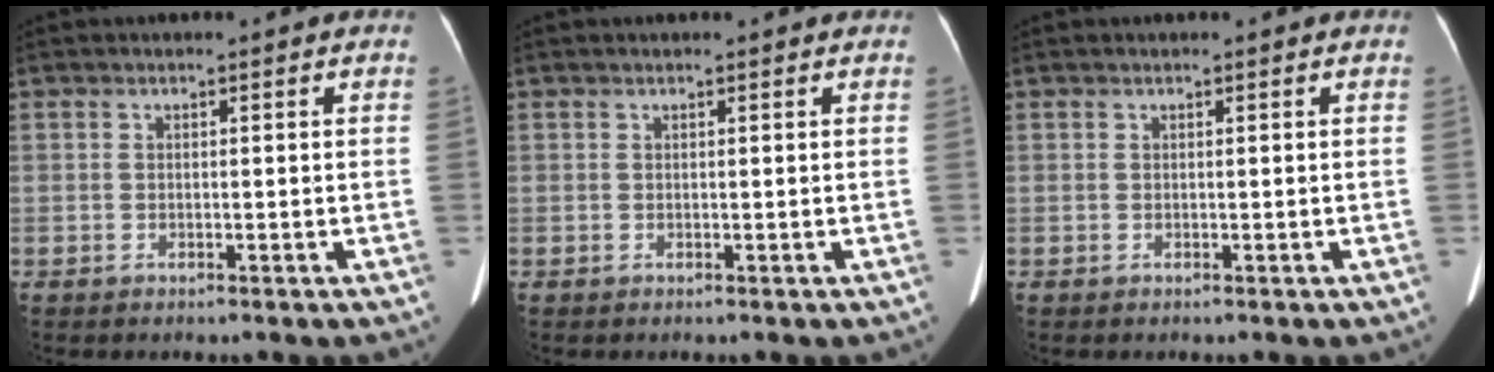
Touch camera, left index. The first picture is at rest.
{"total": 1.6, "force": [1.4, 0.3, 0.6], "torque": [-0.011, 0.018, 0.016]}
{"total": 0.0}